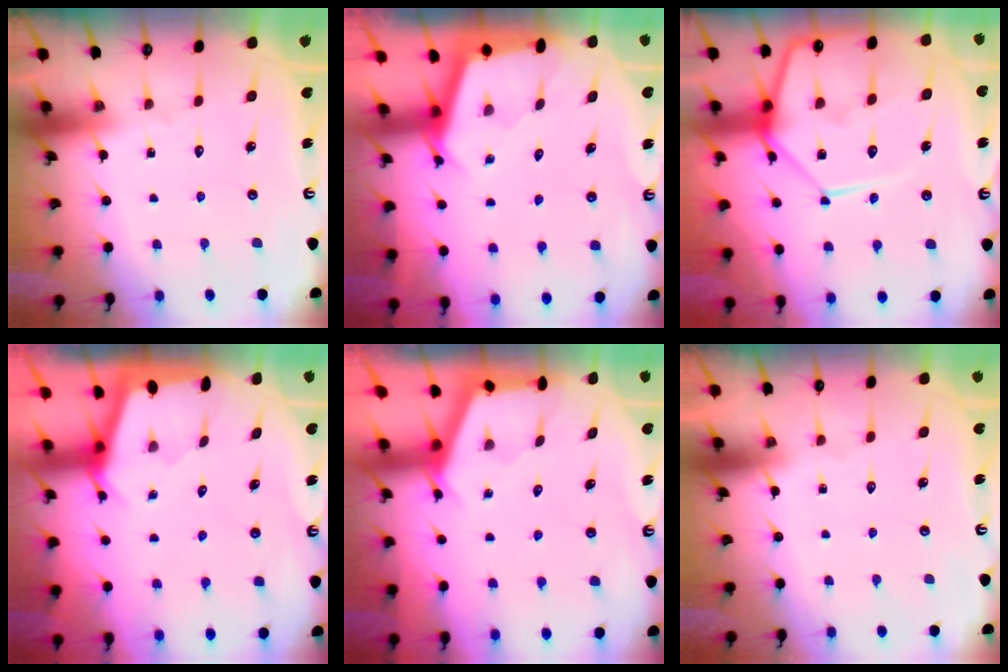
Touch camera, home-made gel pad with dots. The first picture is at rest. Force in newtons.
{"total": 2.4, "press": 2.4, "slide": 0.2}
{"total": 17.5, "press": 17.4, "slide": 1.6}
{"total": 2.2, "press": 2.2, "slide": 0.3}
{"total": 2.8, "press": 2.8, "slide": 0.3}
{"total": 0.0}